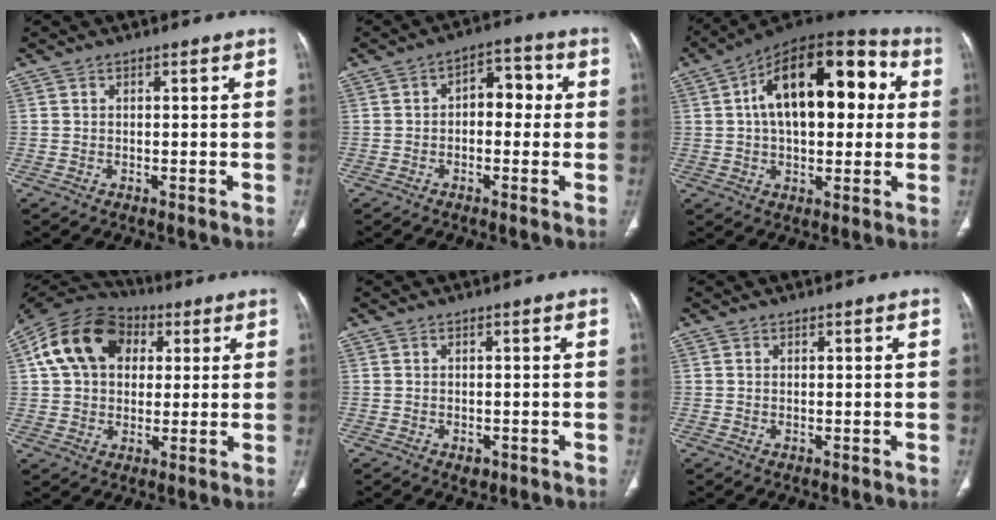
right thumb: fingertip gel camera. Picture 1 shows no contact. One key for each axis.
{"total": 6.4, "fx": 0.2, "fy": 4.0, "fz": 5.0, "tx": -0.041, "ty": 0.026, "tz": -0.007}
{"total": 22.1, "fx": 4.2, "fy": 11.7, "fz": 18.3, "tx": -0.252, "ty": 0.032, "tz": 0.055}
{"total": 16.5, "fx": 4.5, "fy": 12.1, "fz": 10.2, "tx": -0.175, "ty": 0.017, "tz": 0.070}
{"total": 1.5, "fx": -0.7, "fy": 1.1, "fz": 0.8, "tx": -0.004, "ty": 0.002, "tz": -0.002}
{"total": 0.0}